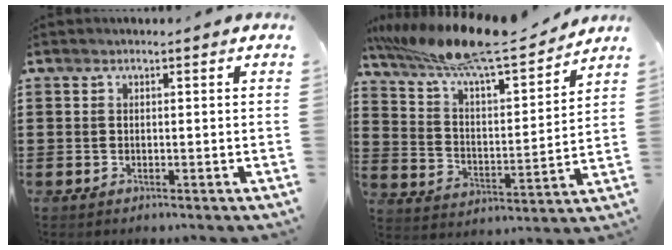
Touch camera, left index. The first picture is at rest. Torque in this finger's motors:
{"motor_torque": [2.14, 0.00, 0.39, 0.21]}